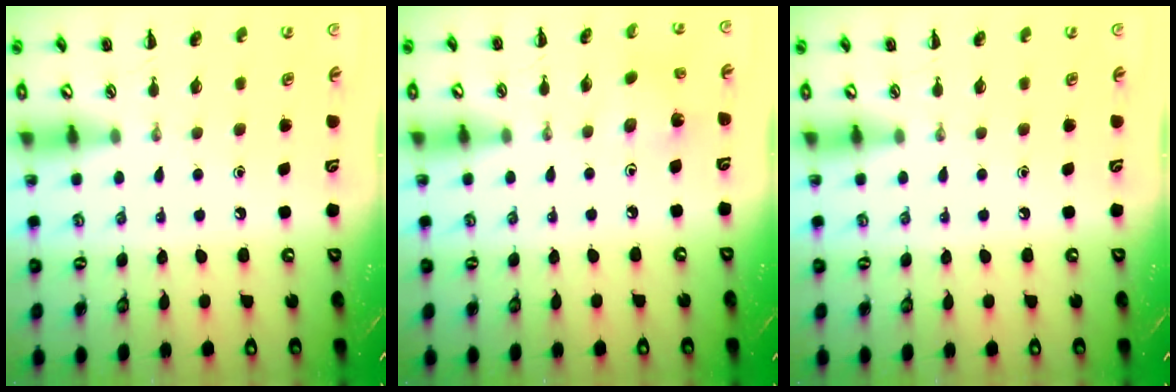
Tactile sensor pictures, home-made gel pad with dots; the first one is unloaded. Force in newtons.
{"total": 2.4, "press": 2.2, "slide": 0.8}
{"total": 0.0}